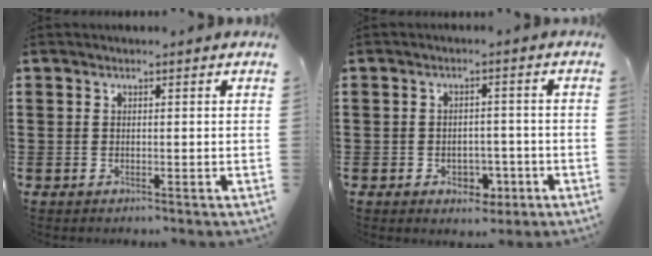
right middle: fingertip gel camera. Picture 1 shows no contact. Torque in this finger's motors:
{"motor_torque": [0.09, 0.07, 0.16, 0.02]}